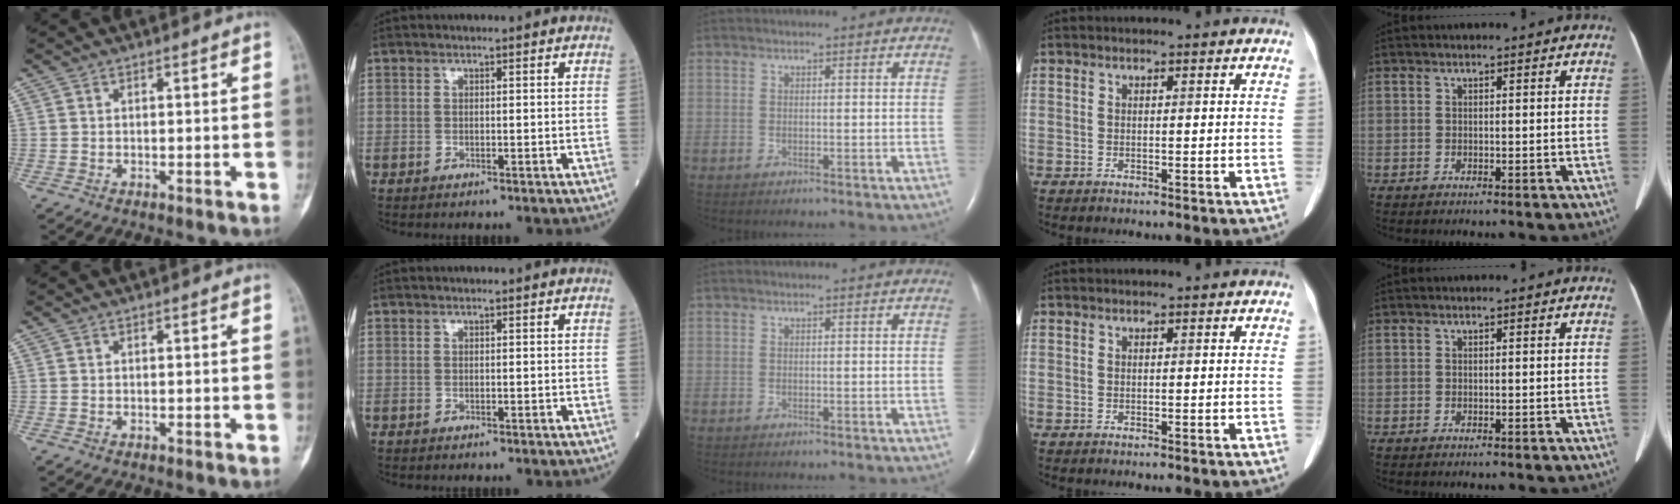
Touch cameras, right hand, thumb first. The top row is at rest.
{}